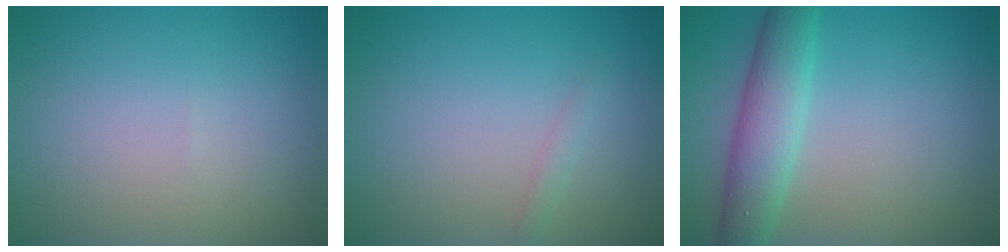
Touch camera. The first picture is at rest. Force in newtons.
{"total": 0.7, "press": 0.7, "slide": 0.1}
{"total": 4.7, "press": 4.7, "slide": 0.2}